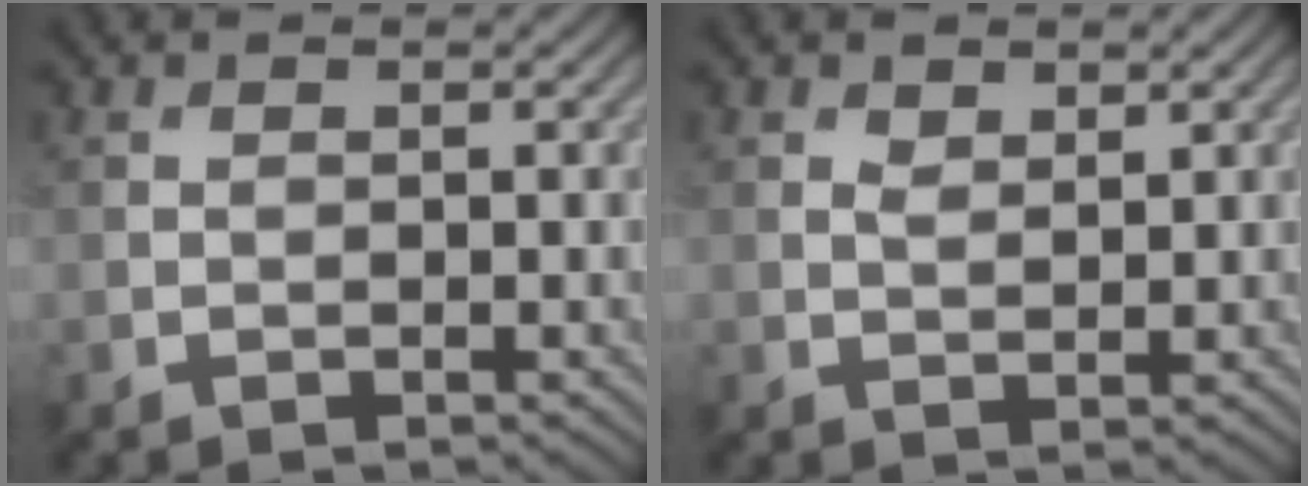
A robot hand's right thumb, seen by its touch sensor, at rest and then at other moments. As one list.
[{"total": 1.6, "force": [1.0, 0.8, 0.9], "torque": [-0.019, -0.003, 0.022]}]